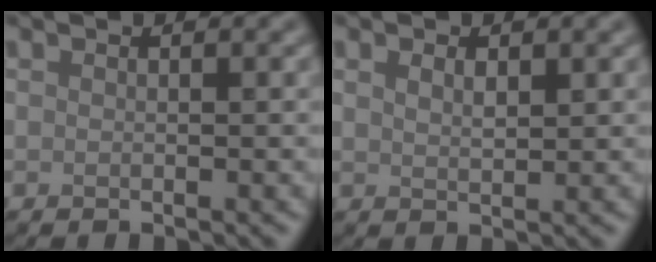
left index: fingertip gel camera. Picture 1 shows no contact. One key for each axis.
{"total": 1.3, "fx": 0.8, "fy": 0.6, "fz": 0.9, "tx": -0.018, "ty": -0.001, "tz": 0.016}